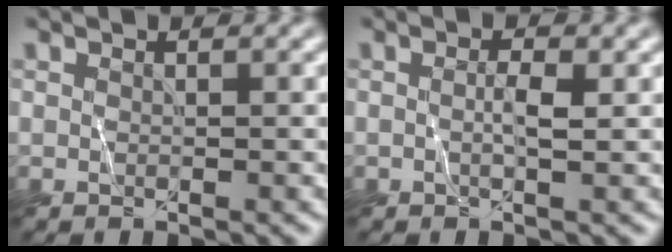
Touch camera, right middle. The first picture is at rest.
{"total": 1.0, "force": [0.0, 0.0, 1.0], "torque": [-0.018, 0.006, 0.000]}